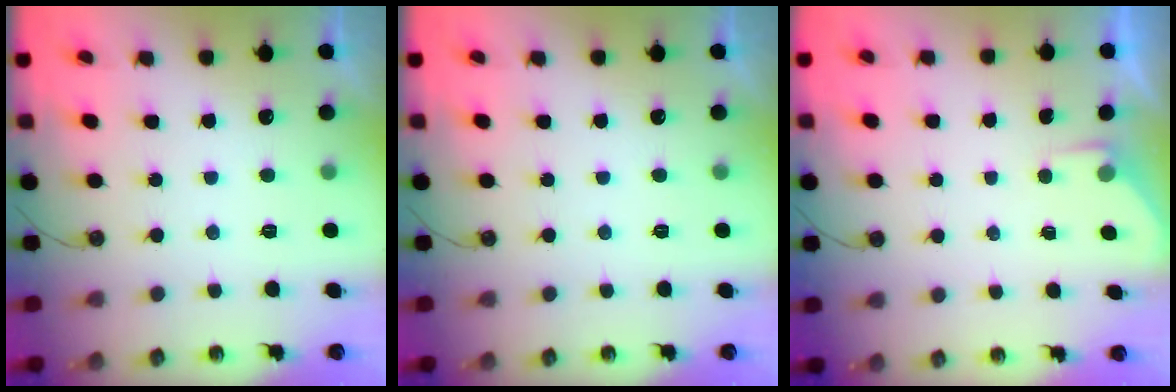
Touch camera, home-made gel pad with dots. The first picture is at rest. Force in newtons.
{"total": 0.0}
{"total": 1.8, "press": 1.7, "slide": 0.4}